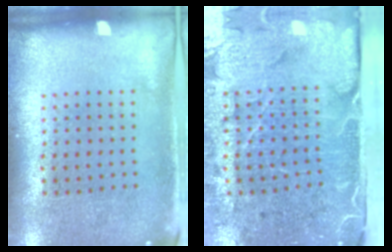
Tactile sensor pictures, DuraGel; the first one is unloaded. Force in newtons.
{"total": 4.9, "press": 4.0, "slide": 3.0}